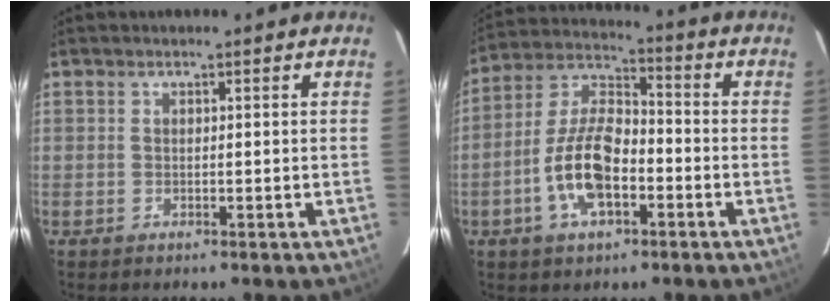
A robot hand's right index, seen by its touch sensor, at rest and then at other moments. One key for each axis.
{"total": 12.5, "fx": -4.4, "fy": 5.7, "fz": 10.3, "tx": -0.212, "ty": 0.010, "tz": -0.080}